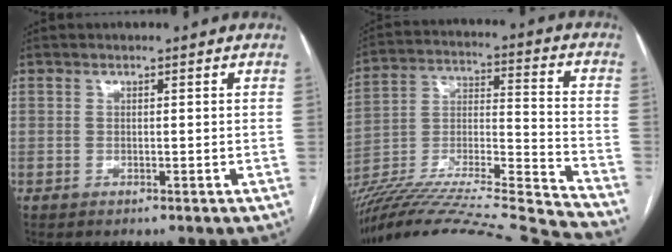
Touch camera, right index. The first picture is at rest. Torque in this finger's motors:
{"motor_torque": [0.00, -2.14, 0.65, 0.21]}